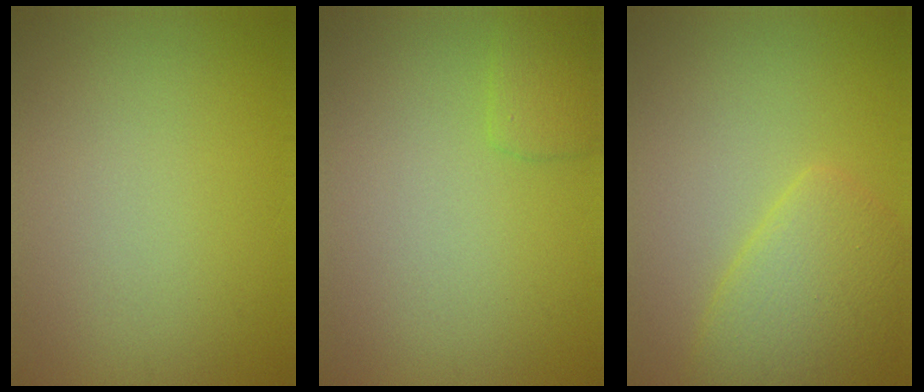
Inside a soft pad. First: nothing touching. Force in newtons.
{"total": 1.7, "press": 1.7, "slide": 0.1}
{"total": 4.2, "press": 4.2, "slide": 0.3}